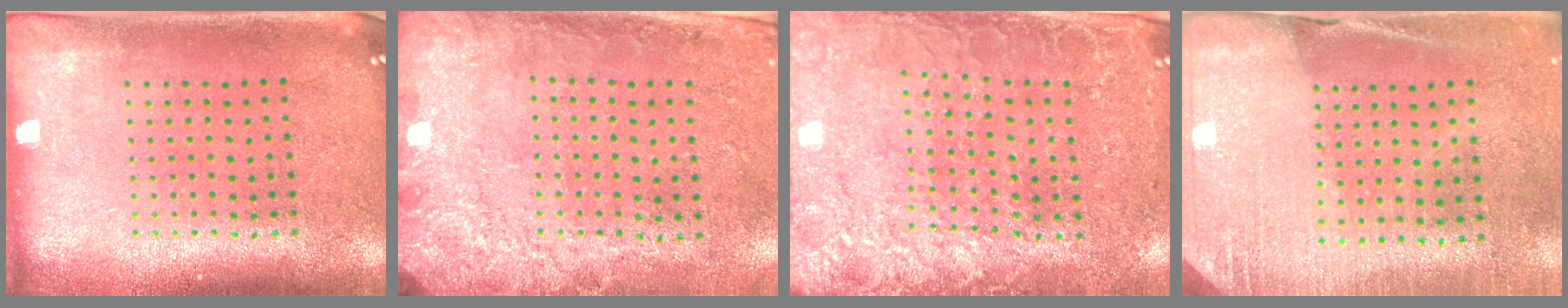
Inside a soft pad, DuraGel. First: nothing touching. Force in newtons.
{"total": 2.7, "press": 2.0, "slide": 1.8}
{"total": 3.1, "press": 2.9, "slide": 0.9}
{"total": 2.6, "press": 2.4, "slide": 1.1}